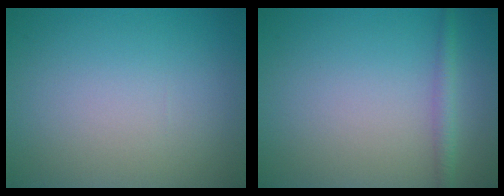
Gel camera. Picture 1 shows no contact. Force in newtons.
{"total": 1.6, "press": 1.6, "slide": 0.1}